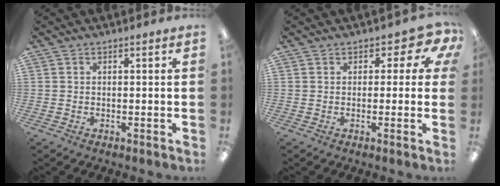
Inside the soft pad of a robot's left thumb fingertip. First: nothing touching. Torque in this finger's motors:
{"motor_torque": [-0.13, 0.27, -0.30, 0.22, 0.00]}